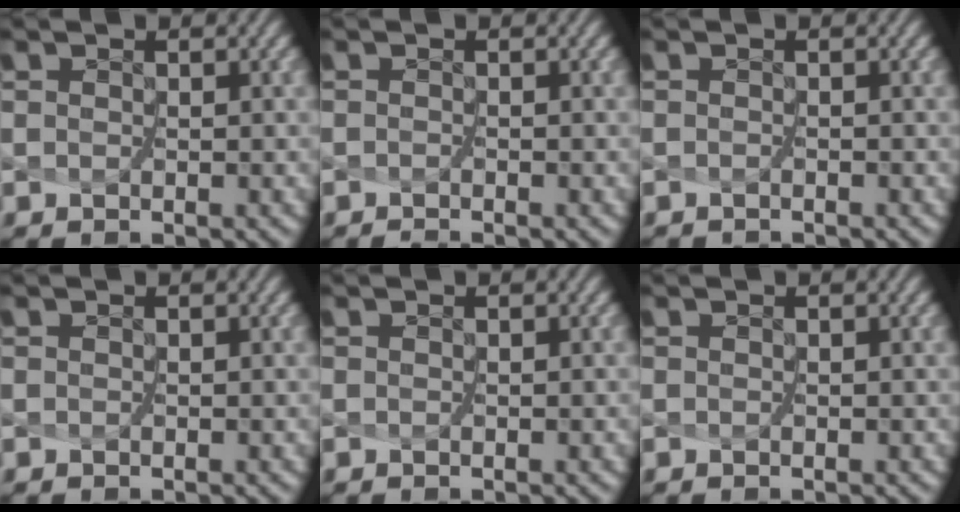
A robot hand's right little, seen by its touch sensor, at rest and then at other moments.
{"total": 0.8, "force": [-0.7, -0.4, -0.2], "torque": [-0.003, -0.004, -0.013]}
{"total": 0.9, "force": [-0.7, -0.3, -0.4], "torque": [0.003, -0.004, -0.010]}
{"total": 0.0}
{"total": 0.0}
{"total": 0.0}